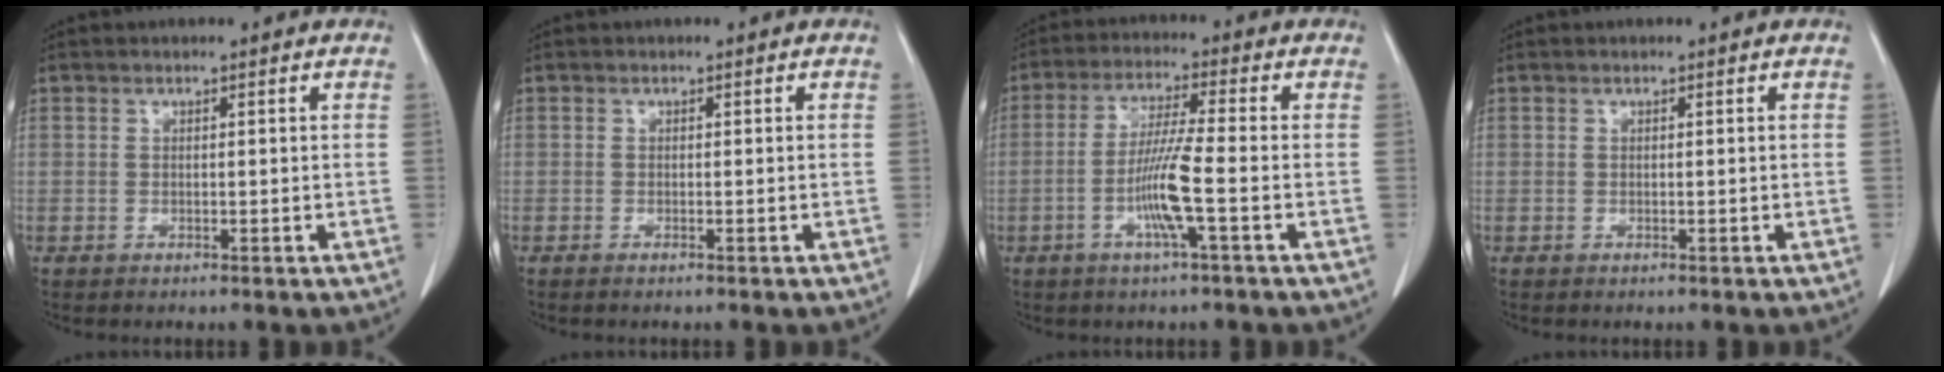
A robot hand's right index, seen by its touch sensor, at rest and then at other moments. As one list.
[{"total": 0.5, "force": [-0.4, -0.1, 0.3], "torque": [-0.009, -0.001, -0.008]}, {"total": 7.7, "force": [-2.4, -0.6, 7.3], "torque": [-0.146, -0.005, -0.049]}, {"total": 0.0}]